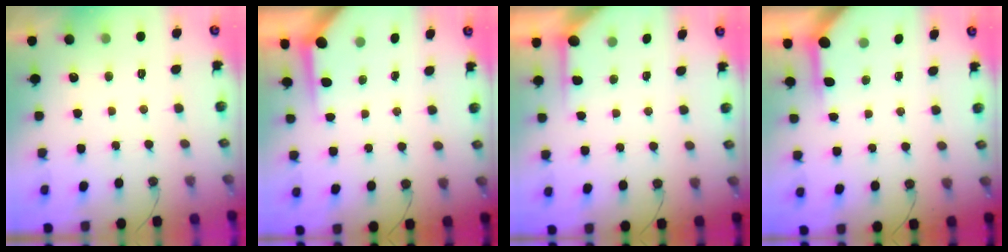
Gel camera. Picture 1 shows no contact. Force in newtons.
{"total": 6.5, "press": 6.5, "slide": 0.2}
{"total": 3.9, "press": 3.9, "slide": 0.3}
{"total": 4.0, "press": 4.0, "slide": 0.5}